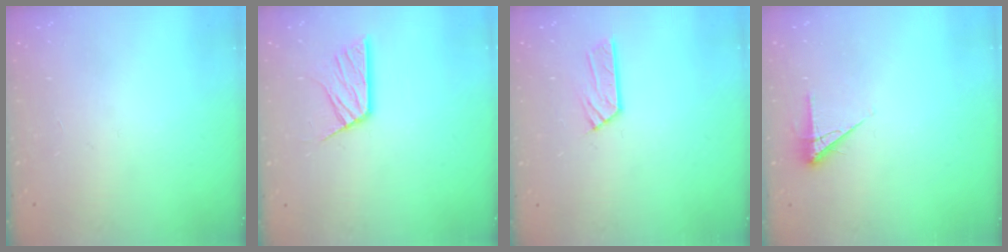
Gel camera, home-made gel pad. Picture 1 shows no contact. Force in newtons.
{"total": 10.6, "press": 10.5, "slide": 0.9}
{"total": 6.4, "press": 6.4, "slide": 0.3}
{"total": 4.8, "press": 4.7, "slide": 0.9}